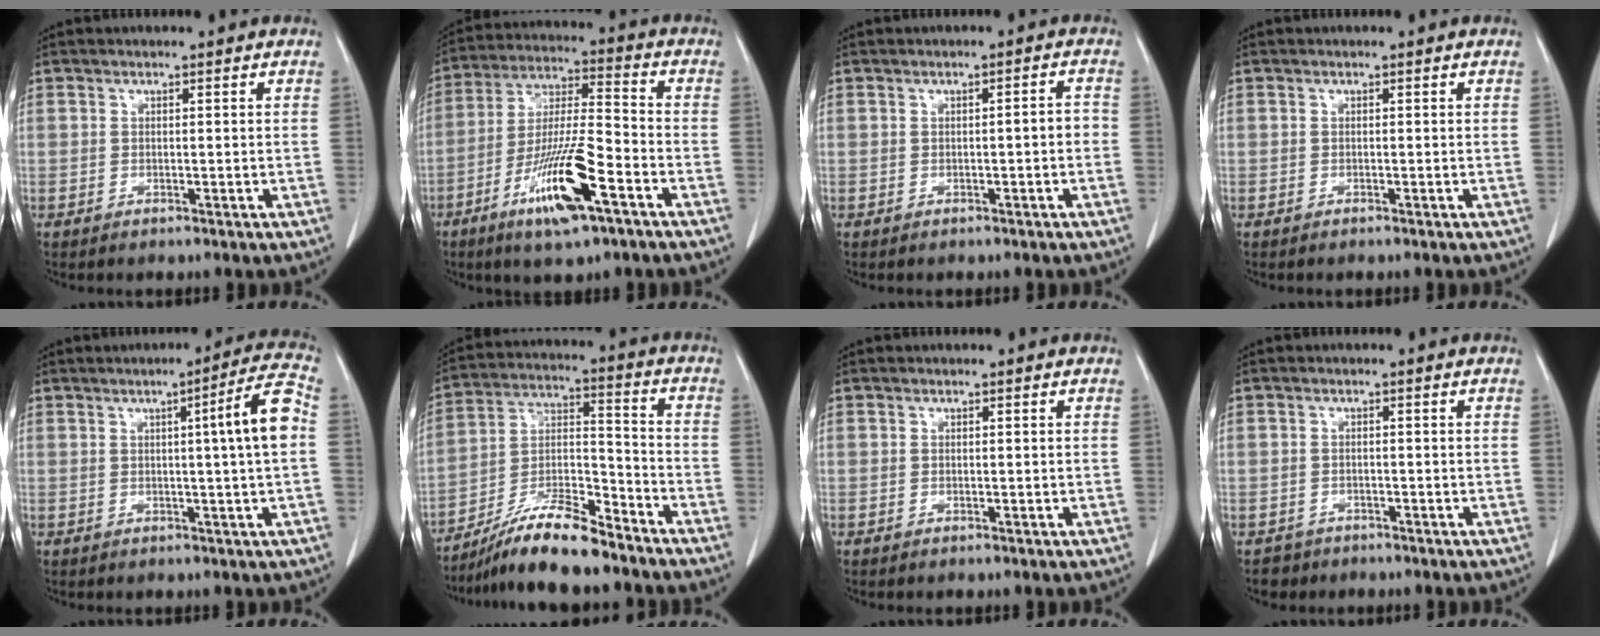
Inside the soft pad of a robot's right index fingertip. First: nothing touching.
{"total": 14.3, "force": [-7.2, 1.9, 12.2], "torque": [-0.236, -0.016, -0.128]}
{"total": 1.7, "force": [-0.5, 0.3, 1.6], "torque": [-0.020, 0.003, -0.007]}
{"total": 0.0}
{"total": 7.4, "force": [0.5, -1.0, 7.3], "torque": [-0.104, 0.005, 0.007]}
{"total": 12.8, "force": [-10.7, 1.9, 6.8], "torque": [-0.126, 0.005, -0.193]}
{"total": 0.0}
{"total": 1.1, "force": [-0.7, 0.8, 0.0], "torque": [-0.011, 0.001, -0.011]}